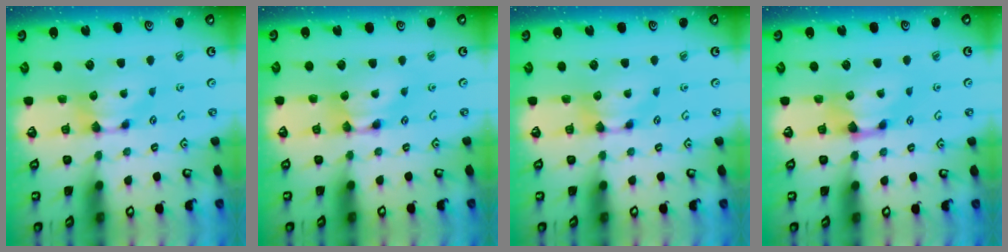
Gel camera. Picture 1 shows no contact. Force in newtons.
{"total": 1.9, "press": 1.9, "slide": 0.1}
{"total": 0.0}
{"total": 1.6, "press": 1.1, "slide": 1.1}